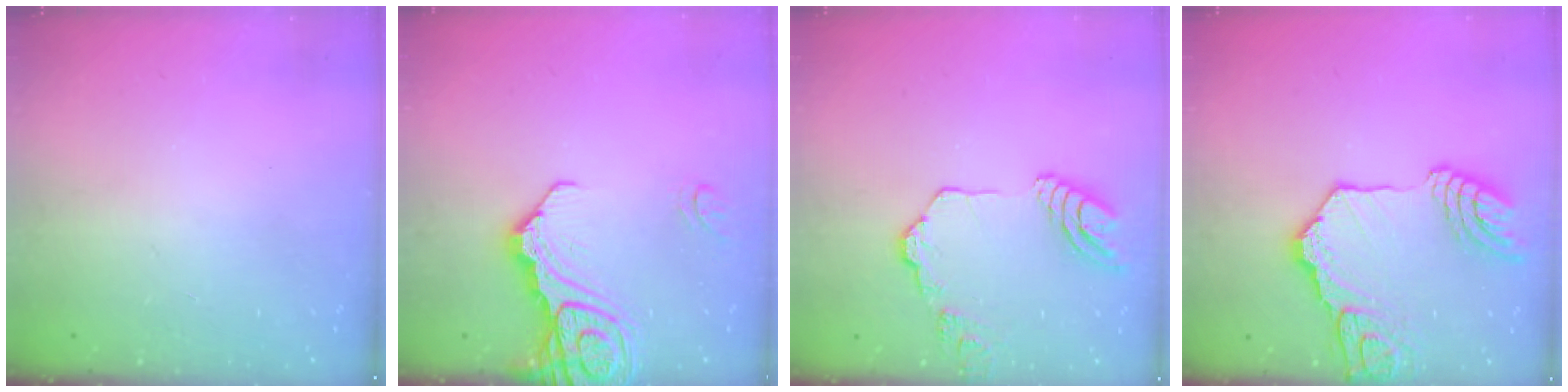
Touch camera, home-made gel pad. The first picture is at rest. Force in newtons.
{"total": 15.8, "press": 15.7, "slide": 2.0}
{"total": 12.2, "press": 12.2, "slide": 1.1}
{"total": 20.0, "press": 19.8, "slide": 2.6}